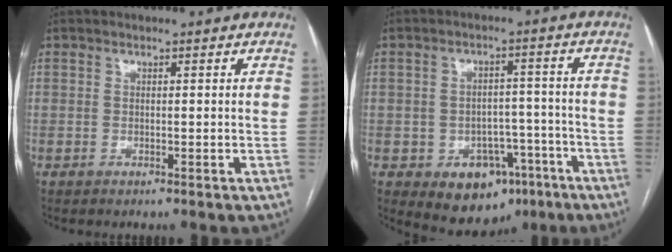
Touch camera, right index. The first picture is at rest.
{"total": 9.9, "force": [-5.0, 7.1, 4.6], "torque": [-0.055, 0.025, -0.060]}